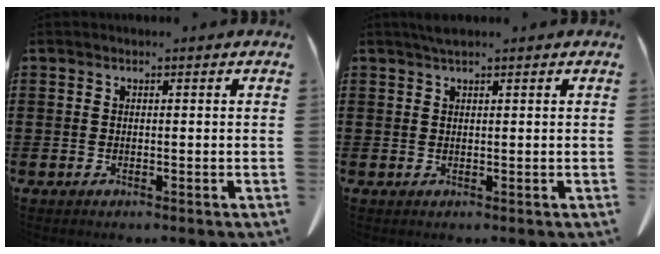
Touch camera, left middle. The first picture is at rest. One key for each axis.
{"total": 1.4, "fx": 1.0, "fy": 0.2, "fz": 0.9, "tx": -0.019, "ty": 0.001, "tz": 0.019}